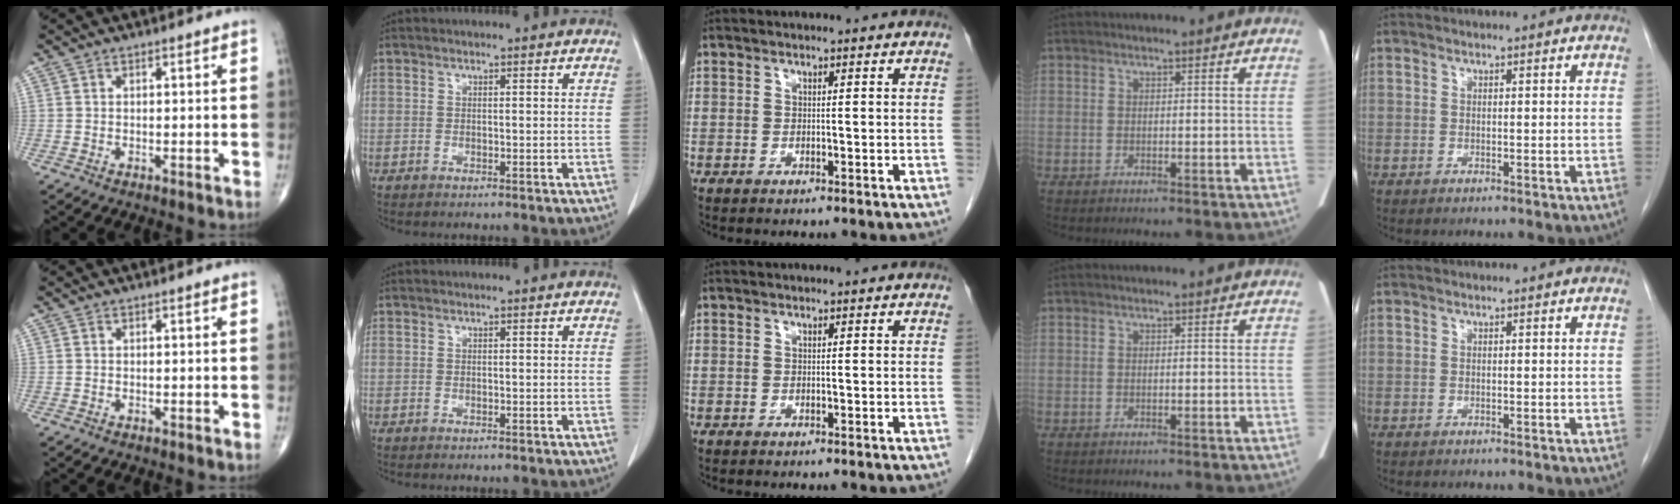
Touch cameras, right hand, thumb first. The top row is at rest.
{}